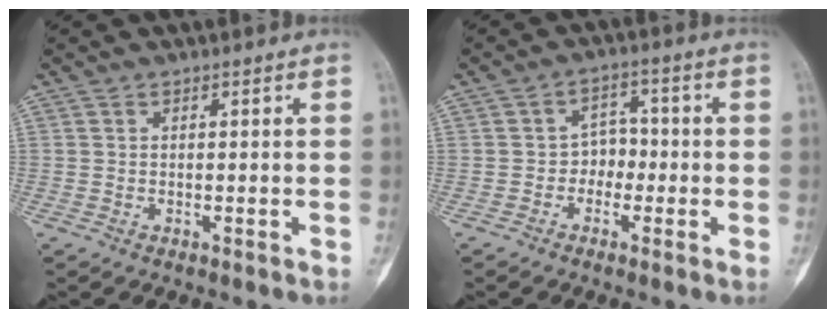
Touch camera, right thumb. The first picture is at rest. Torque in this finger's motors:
{"motor_torque": [0.00, -0.12, 0.26, -0.19, -0.09]}